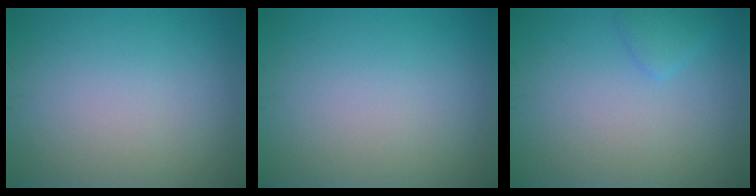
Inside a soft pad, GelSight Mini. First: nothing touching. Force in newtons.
{"total": 0.0}
{"total": 1.3, "press": 1.3, "slide": 0.0}